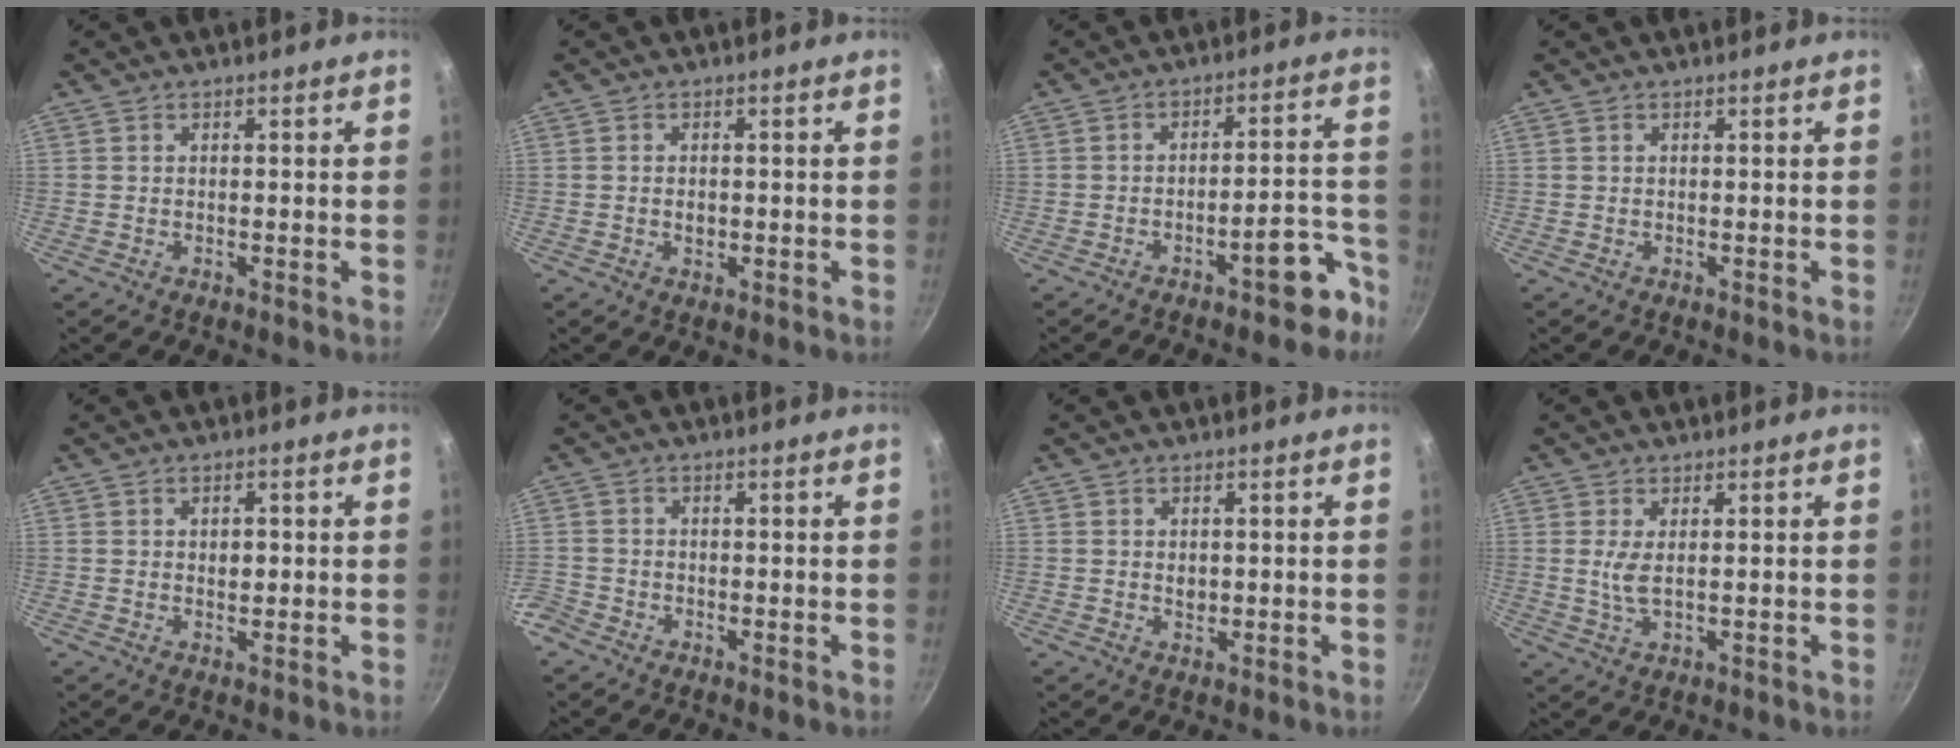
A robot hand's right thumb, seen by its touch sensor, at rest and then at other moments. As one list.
[{"total": 1.7, "force": [-0.4, 1.2, 1.2], "torque": [-0.018, -0.001, -0.006]}, {"total": 8.8, "force": [-5.7, 2.9, 6.1], "torque": [-0.043, 0.064, -0.066]}, {"total": 0.0}, {"total": 2.3, "force": [0.2, 1.6, 1.7], "torque": [-0.017, 0.001, 0.002]}, {"total": 3.7, "force": [-2.3, 2.7, 1.0], "torque": [-0.029, 0.013, -0.048]}, {"total": 1.8, "force": [0.1, 1.5, 1.0], "torque": [-0.012, -0.004, 0.002]}, {"total": 3.3, "force": [0.6, 1.3, 3.0], "torque": [-0.065, -0.006, 0.014]}]